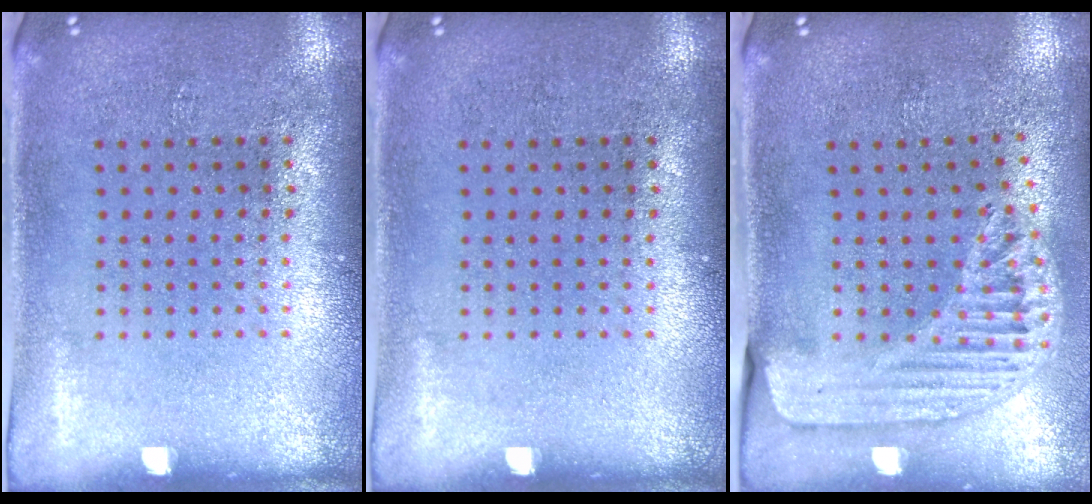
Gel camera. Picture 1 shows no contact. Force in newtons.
{"total": 0.0}
{"total": 1.5, "press": 1.5, "slide": 0.3}